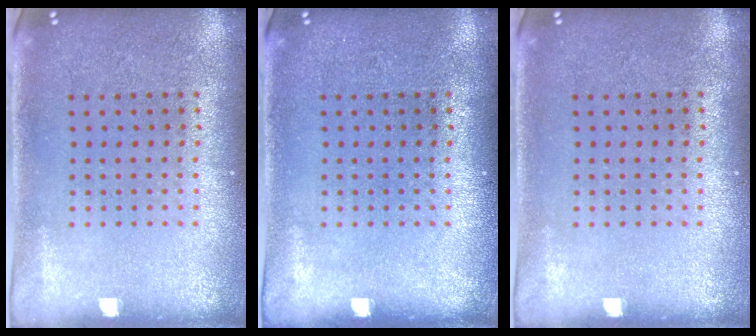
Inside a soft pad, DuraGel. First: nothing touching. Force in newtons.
{"total": 0.0}
{"total": 0.0}